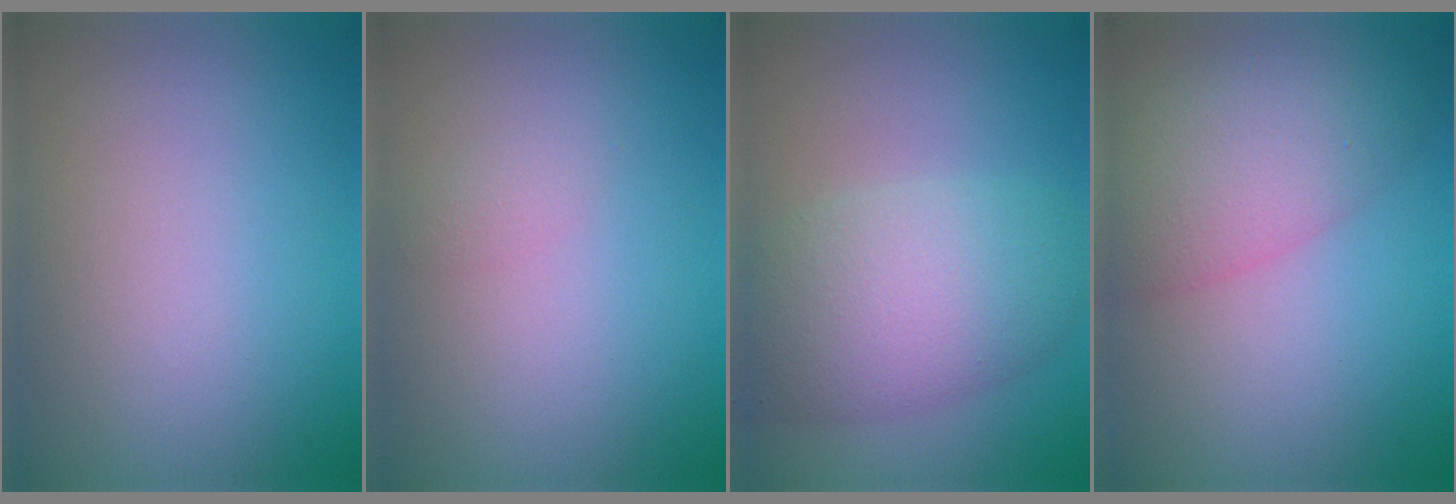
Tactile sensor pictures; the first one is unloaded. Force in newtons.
{"total": 0.8, "press": 0.8, "slide": 0.0}
{"total": 7.3, "press": 7.3, "slide": 0.3}
{"total": 6.7, "press": 6.7, "slide": 0.5}